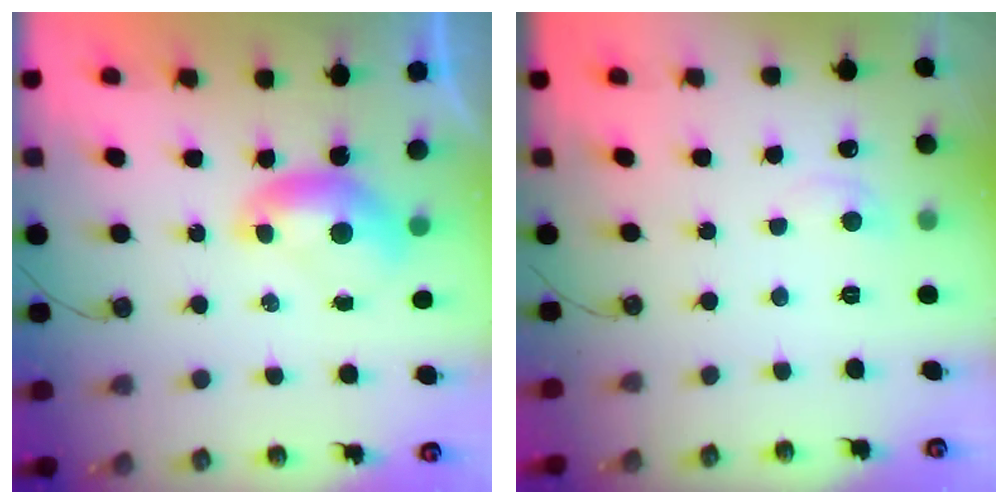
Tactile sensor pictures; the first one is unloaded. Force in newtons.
{"total": 1.1, "press": 0.9, "slide": 0.7}